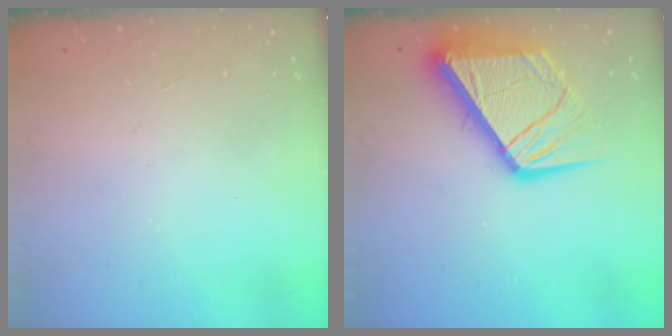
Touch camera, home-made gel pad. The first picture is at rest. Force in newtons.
{"total": 15.1, "press": 15.0, "slide": 1.7}